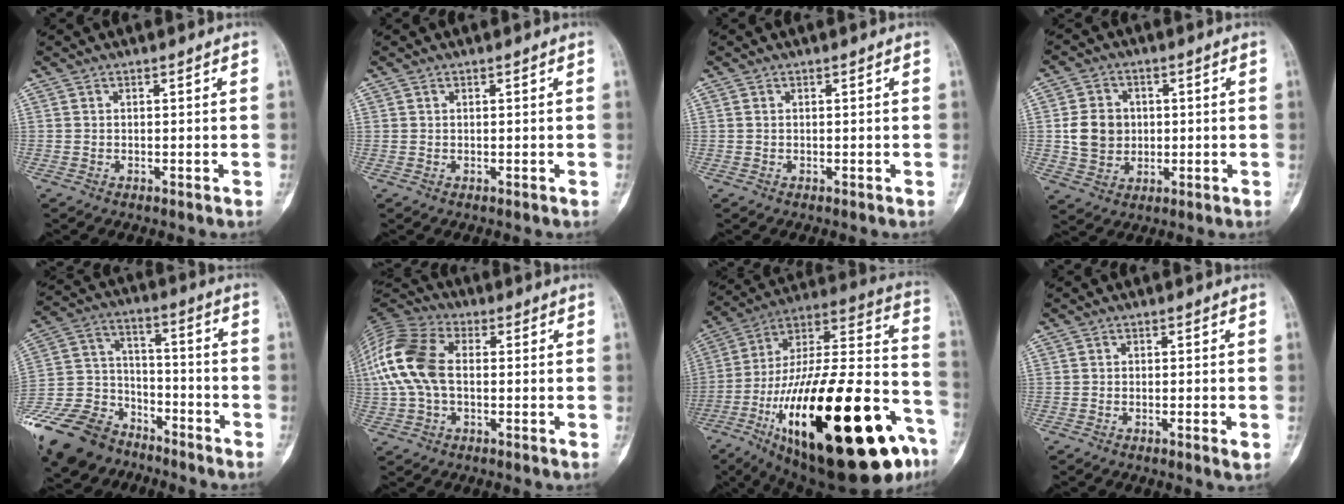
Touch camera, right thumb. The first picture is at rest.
{"total": 0.0}
{"total": 0.0}
{"total": 8.2, "force": [0.4, 7.1, 4.1], "torque": [-0.048, 0.000, 0.009]}
{"total": 22.0, "force": [-15.9, 12.6, 8.4], "torque": [-0.180, 0.069, -0.284]}
{"total": 15.0, "force": [0.7, 9.3, 11.8], "torque": [-0.266, 0.031, 0.006]}
{"total": 43.3, "force": [-18.5, 14.8, 36.3], "torque": [-0.535, 0.052, -0.291]}
{"total": 1.8, "force": [-0.6, 0.3, 1.7], "torque": [-0.031, -0.005, -0.012]}